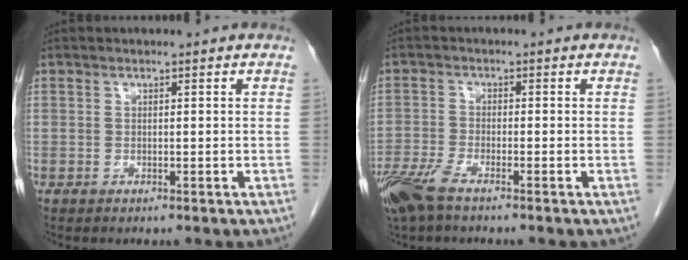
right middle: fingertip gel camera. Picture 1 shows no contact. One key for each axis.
{"total": 5.7, "fx": -4.2, "fy": 1.0, "fz": 3.7, "tx": -0.082, "ty": -0.013, "tz": -0.083}